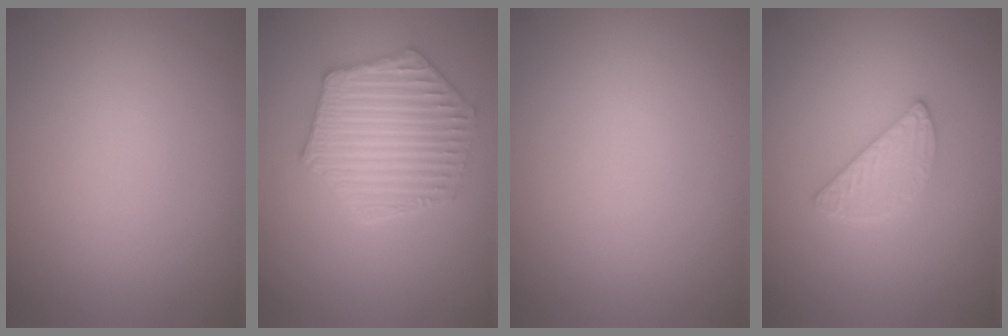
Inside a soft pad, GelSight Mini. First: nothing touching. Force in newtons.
{"total": 5.2, "press": 4.4, "slide": 2.7}
{"total": 0.0}
{"total": 2.4, "press": 2.3, "slide": 0.3}